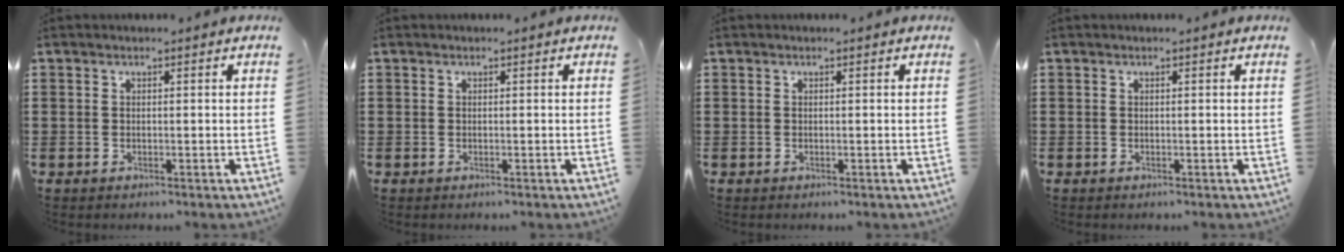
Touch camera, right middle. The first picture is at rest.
{"total": 0.0}
{"total": 0.0}
{"total": 0.0}